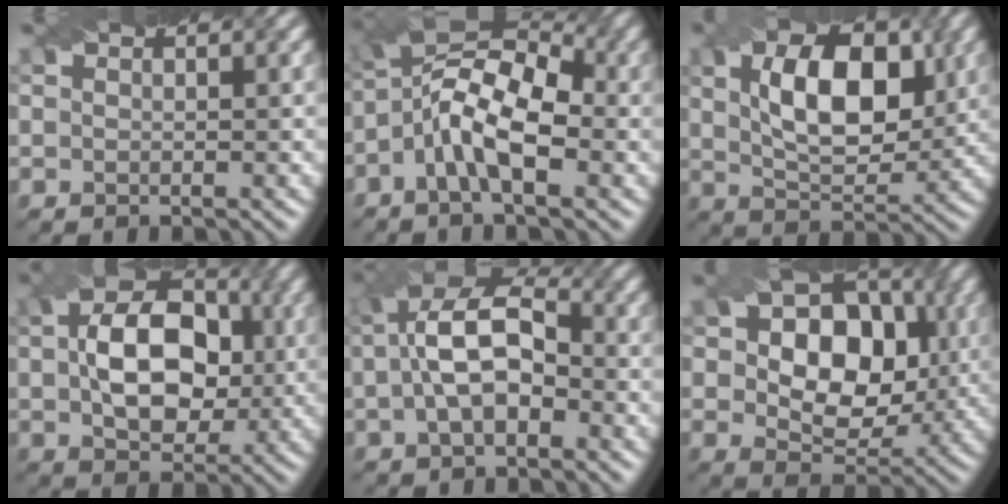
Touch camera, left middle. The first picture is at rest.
{"total": 8.1, "force": [-1.4, 3.4, 7.2], "torque": [-0.133, 0.027, -0.040]}
{"total": 8.6, "force": [2.1, 4.6, 7.0], "torque": [-0.116, 0.006, 0.035]}
{"total": 9.8, "force": [0.7, 6.5, 7.3], "torque": [-0.124, 0.006, 0.009]}
{"total": 8.3, "force": [0.2, 4.6, 6.9], "torque": [-0.136, 0.022, -0.004]}
{"total": 10.0, "force": [1.4, 7.0, 7.0], "torque": [-0.104, 0.001, 0.017]}